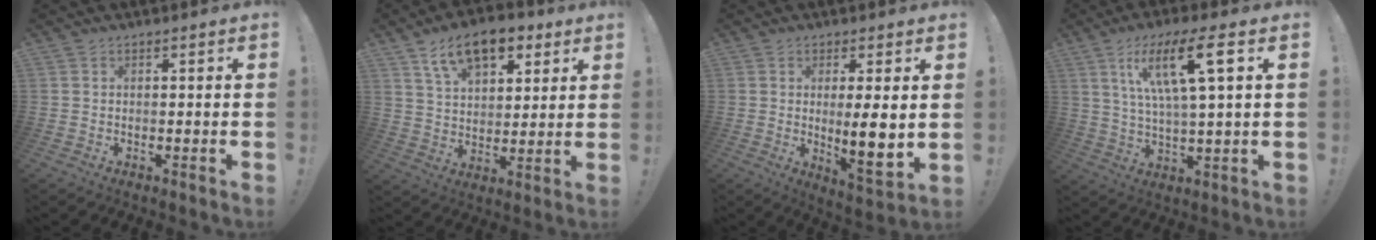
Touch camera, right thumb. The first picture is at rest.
{"total": 15.0, "force": [9.0, 8.3, 8.6], "torque": [-0.131, -0.041, 0.164]}
{"total": 9.2, "force": [1.4, 2.0, 8.9], "torque": [-0.123, -0.026, 0.024]}
{"total": 14.6, "force": [5.8, 2.6, 13.1], "torque": [-0.240, -0.003, 0.086]}